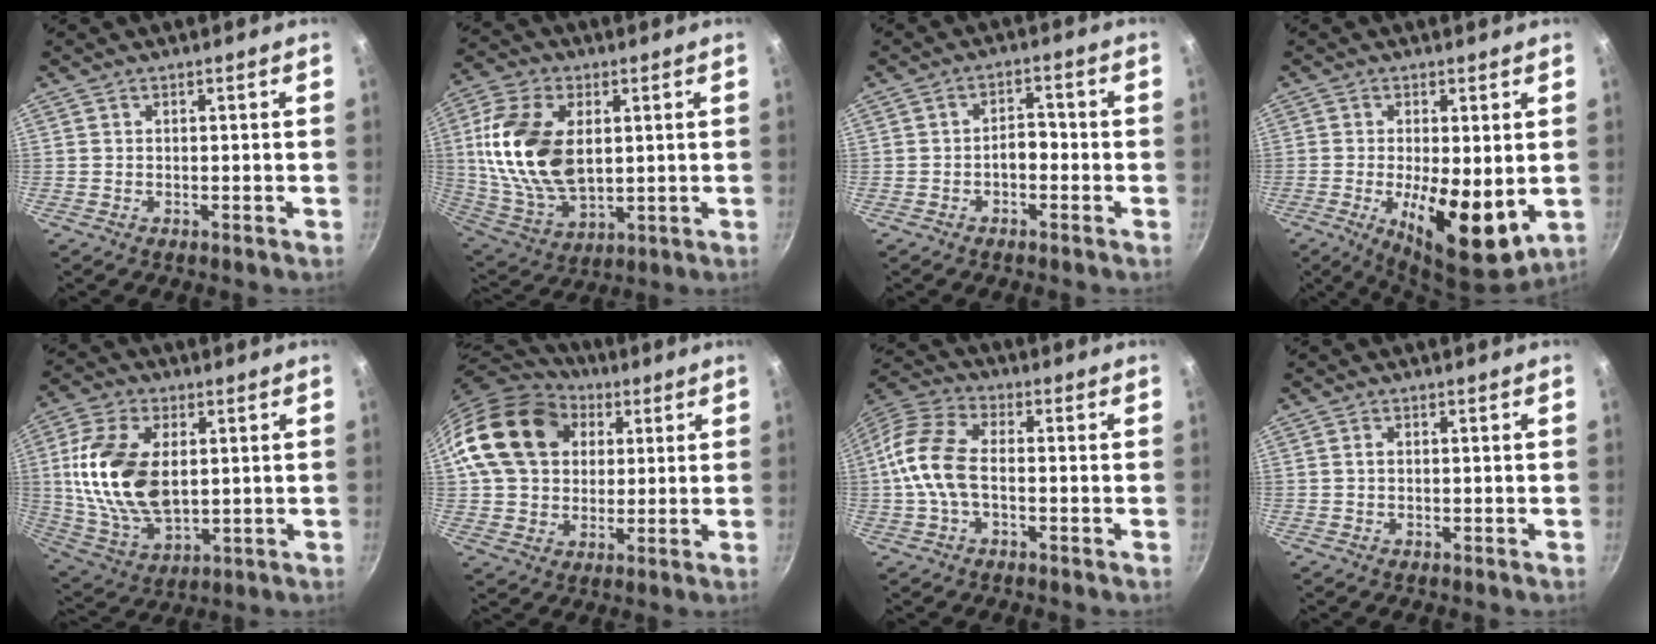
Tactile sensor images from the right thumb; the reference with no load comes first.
{"total": 19.1, "force": [3.0, 11.6, 14.9], "torque": [-0.277, -0.010, 0.067]}
{"total": 3.3, "force": [-1.2, 2.1, 2.3], "torque": [-0.018, 0.019, -0.024]}
{"total": 12.4, "force": [-1.7, 4.7, 11.4], "torque": [-0.167, -0.016, -0.016]}
{"total": 18.1, "force": [2.4, 10.7, 14.4], "torque": [-0.266, -0.008, 0.054]}
{"total": 19.1, "force": [5.3, 15.0, 10.6], "torque": [-0.170, 0.016, 0.089]}
{"total": 11.0, "force": [-1.2, 6.1, 9.1], "torque": [-0.183, 0.034, -0.041]}
{"total": 1.0, "force": [0.1, 0.5, 0.8], "torque": [-0.015, 0.003, 0.000]}